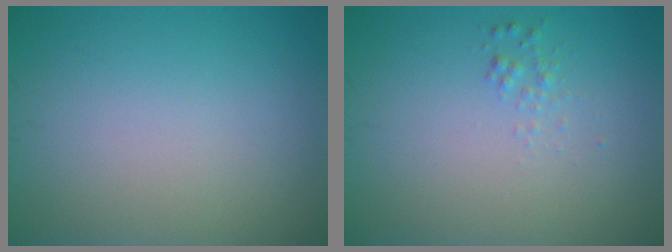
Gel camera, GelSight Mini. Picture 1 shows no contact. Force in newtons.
{"total": 0.8, "press": 0.8, "slide": 0.0}